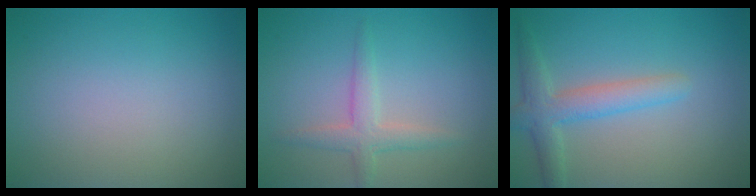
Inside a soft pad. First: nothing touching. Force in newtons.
{"total": 2.5, "press": 2.4, "slide": 0.3}
{"total": 3.5, "press": 3.5, "slide": 0.2}